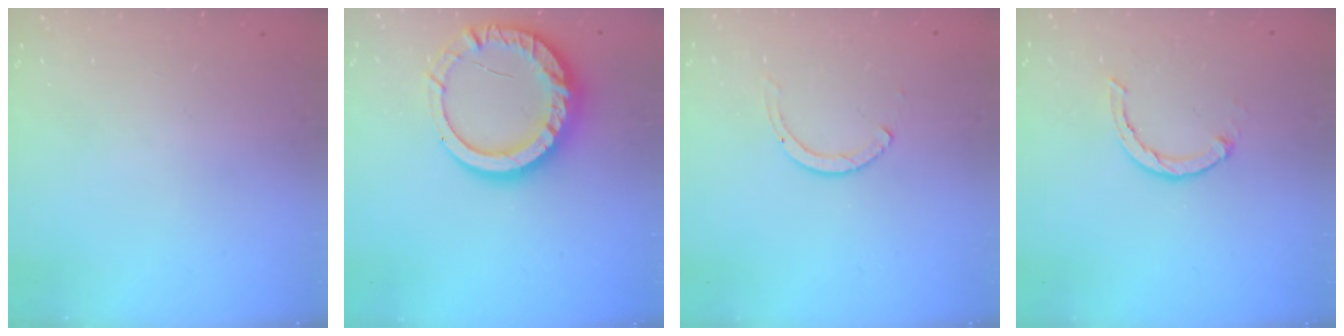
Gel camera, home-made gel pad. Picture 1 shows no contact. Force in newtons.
{"total": 16.2, "press": 16.0, "slide": 2.1}
{"total": 2.0, "press": 1.9, "slide": 0.3}
{"total": 2.1, "press": 2.0, "slide": 0.4}